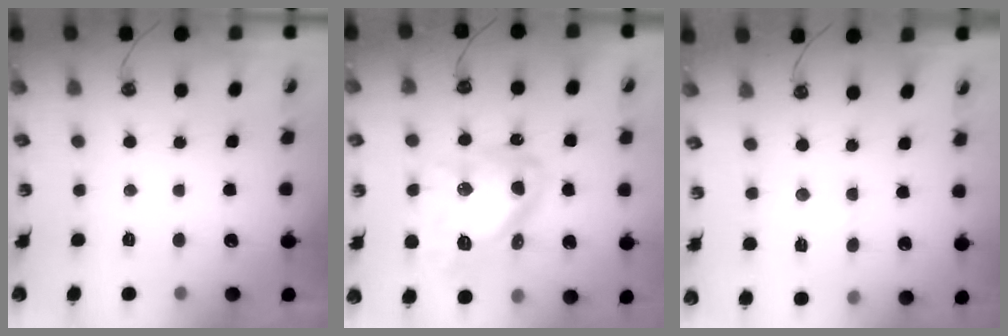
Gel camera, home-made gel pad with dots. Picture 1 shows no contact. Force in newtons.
{"total": 18.4, "press": 18.3, "slide": 1.9}
{"total": 3.5, "press": 3.5, "slide": 0.5}